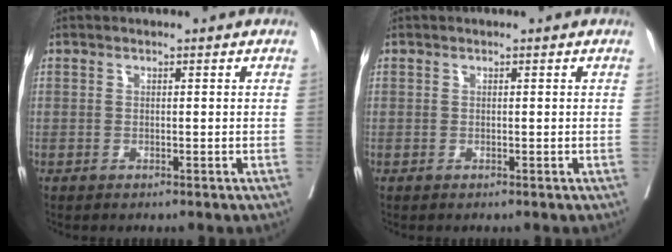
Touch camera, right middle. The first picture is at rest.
{"total": 0.0}